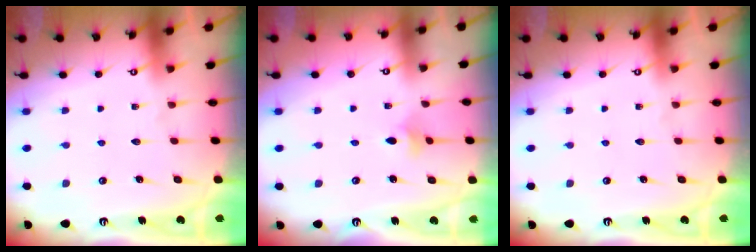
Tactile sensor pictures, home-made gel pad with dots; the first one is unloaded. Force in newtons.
{"total": 2.6, "press": 2.5, "slide": 0.5}
{"total": 0.0}